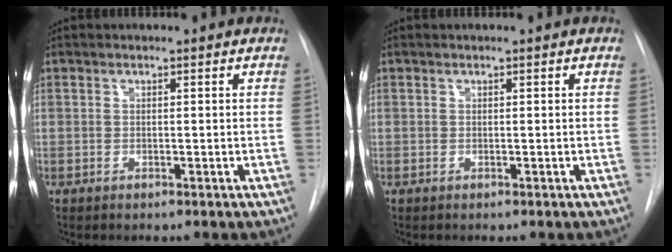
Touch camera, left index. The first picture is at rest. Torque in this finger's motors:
{"motor_torque": [0.00, 0.00, 0.00, 0.00]}